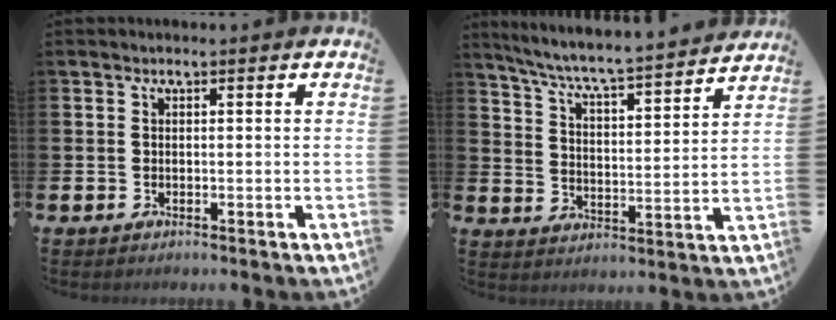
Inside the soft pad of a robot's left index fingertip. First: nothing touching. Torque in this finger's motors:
{"motor_torque": [0.22, -0.75, 0.74, 0.21]}